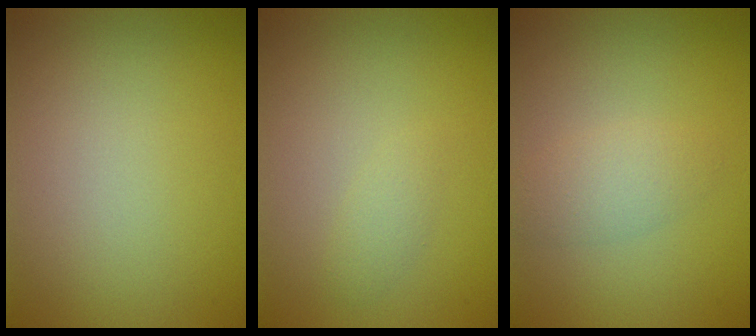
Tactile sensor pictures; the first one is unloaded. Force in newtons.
{"total": 1.1, "press": 1.1, "slide": 0.0}
{"total": 2.1, "press": 2.0, "slide": 0.0}